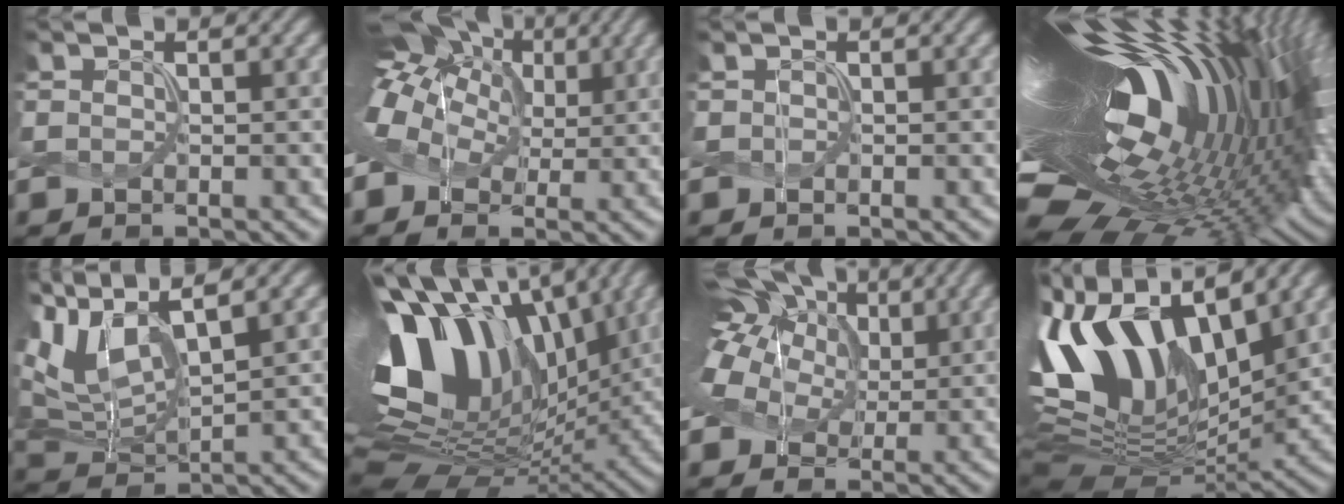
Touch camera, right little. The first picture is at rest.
{"total": 12.5, "force": [4.4, 8.9, 7.7], "torque": [-0.170, 0.044, 0.053]}
{"total": 0.0}
{"total": 21.2, "force": [4.4, 8.6, 19.0], "torque": [-0.332, 0.004, 0.058]}
{"total": 8.2, "force": [4.5, 3.6, 5.9], "torque": [-0.148, 0.014, 0.089]}
{"total": 17.3, "force": [4.7, 11.1, 12.4], "torque": [-0.253, 0.023, 0.079]}
{"total": 12.0, "force": [5.8, 7.8, 7.1], "torque": [-0.151, 0.047, 0.074]}
{"total": 14.5, "force": [2.9, 8.6, 11.2], "torque": [-0.227, 0.023, 0.046]}